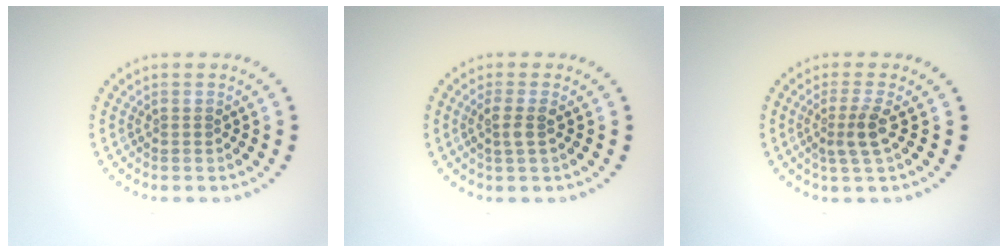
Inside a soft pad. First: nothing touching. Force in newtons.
{"total": 1.6, "press": 1.4, "slide": 0.8}
{"total": 2.2, "press": 1.8, "slide": 1.4}